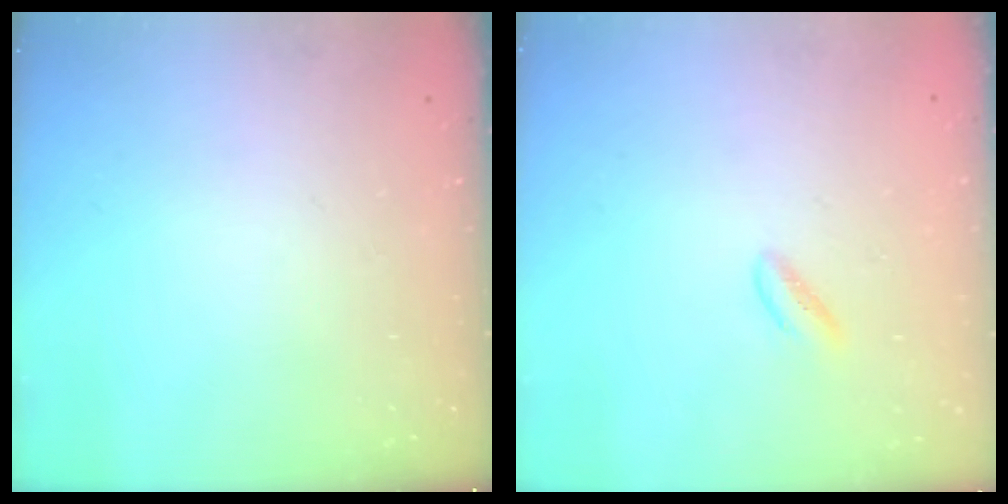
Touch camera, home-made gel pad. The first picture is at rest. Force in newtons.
{"total": 1.1, "press": 0.9, "slide": 0.6}